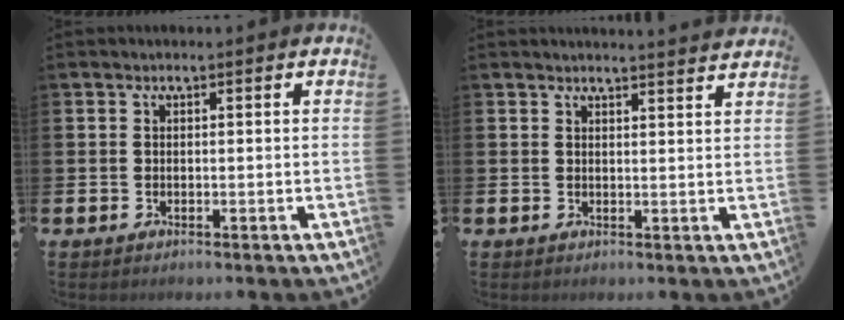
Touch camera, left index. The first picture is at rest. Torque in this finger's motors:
{"motor_torque": [0.72, -1.42, 0.12, 0.01]}